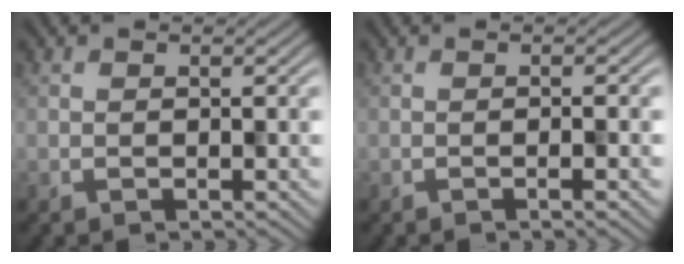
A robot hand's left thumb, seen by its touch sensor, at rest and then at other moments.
{"total": 2.2, "force": [-0.5, 0.1, 2.1], "torque": [-0.024, 0.005, -0.014]}